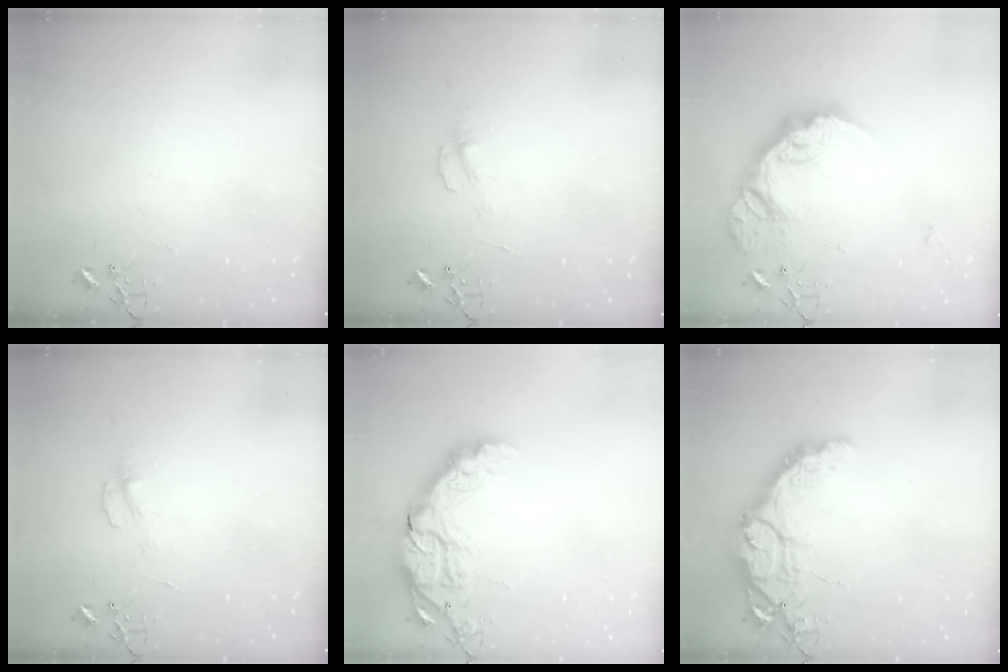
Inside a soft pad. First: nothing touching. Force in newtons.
{"total": 5.6, "press": 5.5, "slide": 0.7}
{"total": 18.5, "press": 18.5, "slide": 0.6}
{"total": 5.6, "press": 5.5, "slide": 0.7}
{"total": 17.2, "press": 17.2, "slide": 0.5}
{"total": 14.8, "press": 14.8, "slide": 1.2}